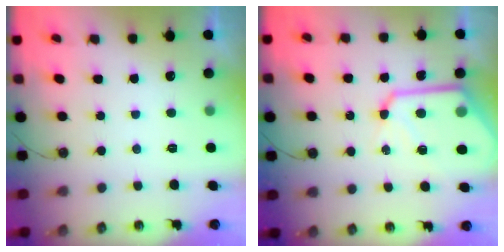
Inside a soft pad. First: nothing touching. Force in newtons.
{"total": 13.9, "press": 13.9, "slide": 1.4}